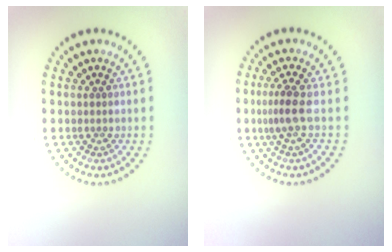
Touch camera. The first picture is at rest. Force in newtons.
{"total": 2.3, "press": 1.6, "slide": 1.6}